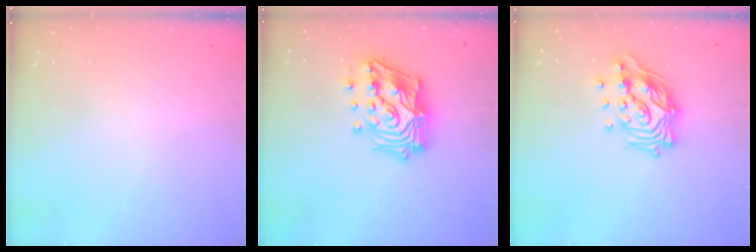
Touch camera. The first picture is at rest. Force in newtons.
{"total": 20.1, "press": 19.9, "slide": 3.0}
{"total": 15.2, "press": 15.2, "slide": 1.1}